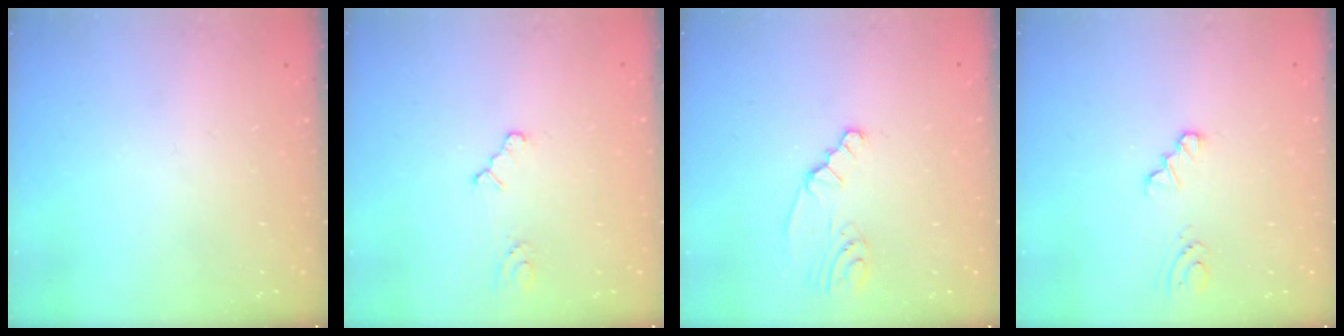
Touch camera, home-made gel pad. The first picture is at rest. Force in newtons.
{"total": 2.6, "press": 2.6, "slide": 0.4}
{"total": 0.9, "press": 0.9, "slide": 0.2}
{"total": 0.7, "press": 0.7, "slide": 0.1}